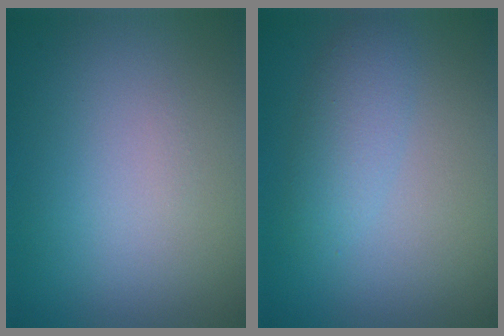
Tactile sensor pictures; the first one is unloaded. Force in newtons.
{"total": 2.4, "press": 2.4, "slide": 0.1}